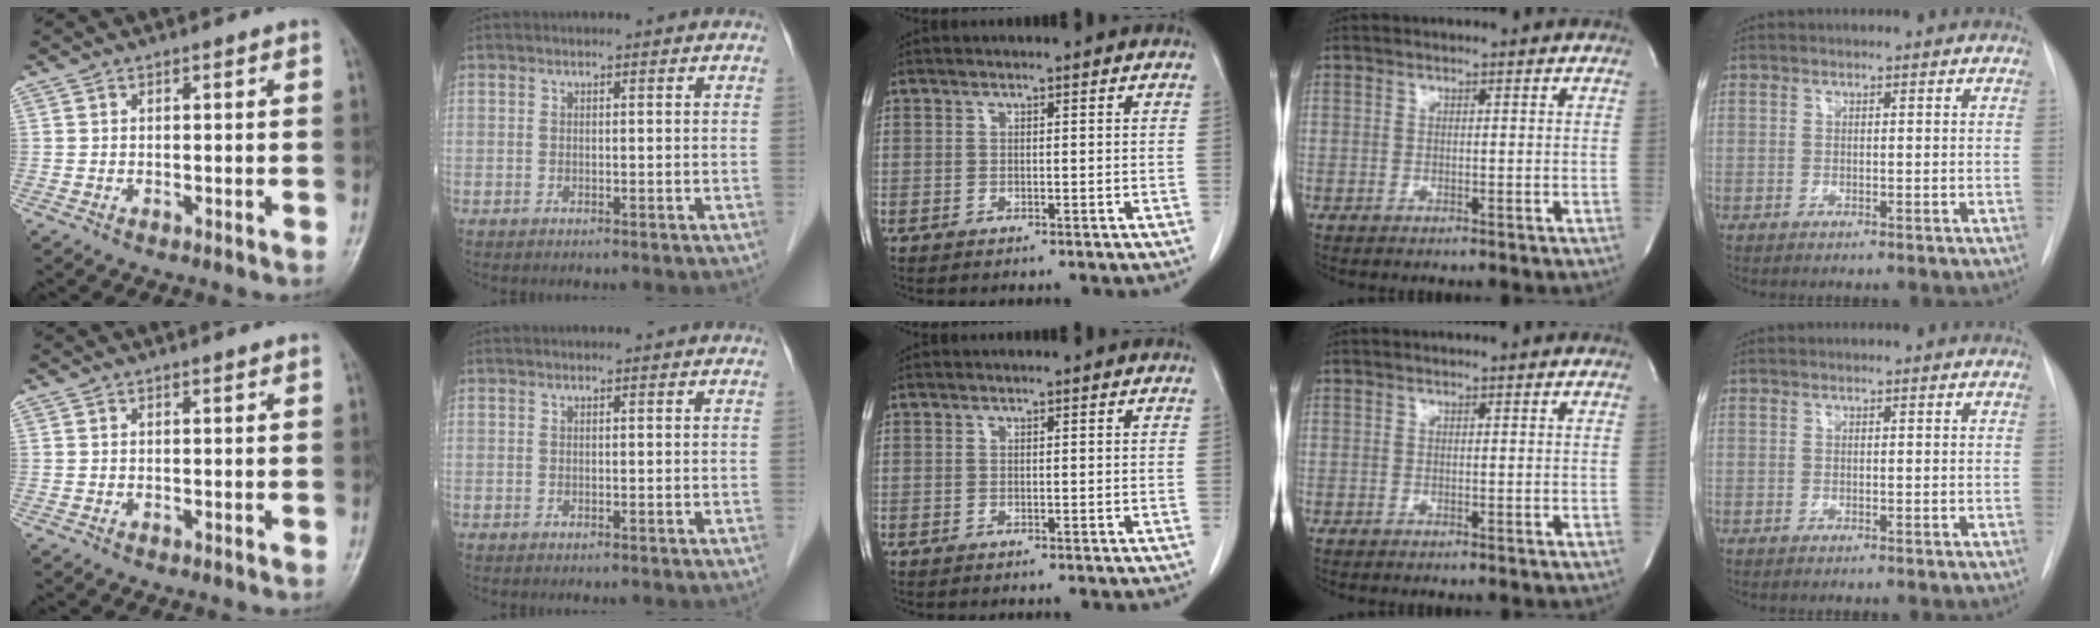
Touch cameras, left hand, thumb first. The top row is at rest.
{}